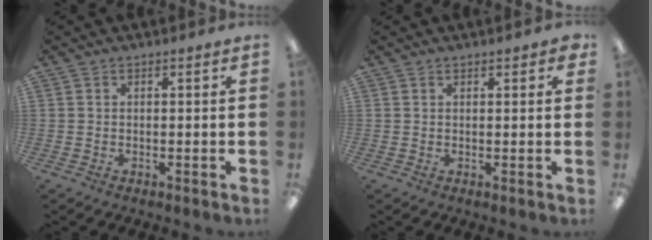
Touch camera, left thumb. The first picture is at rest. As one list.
[{"total": 1.2, "force": [1.0, 0.4, 0.6], "torque": [-0.004, -0.002, 0.015]}]